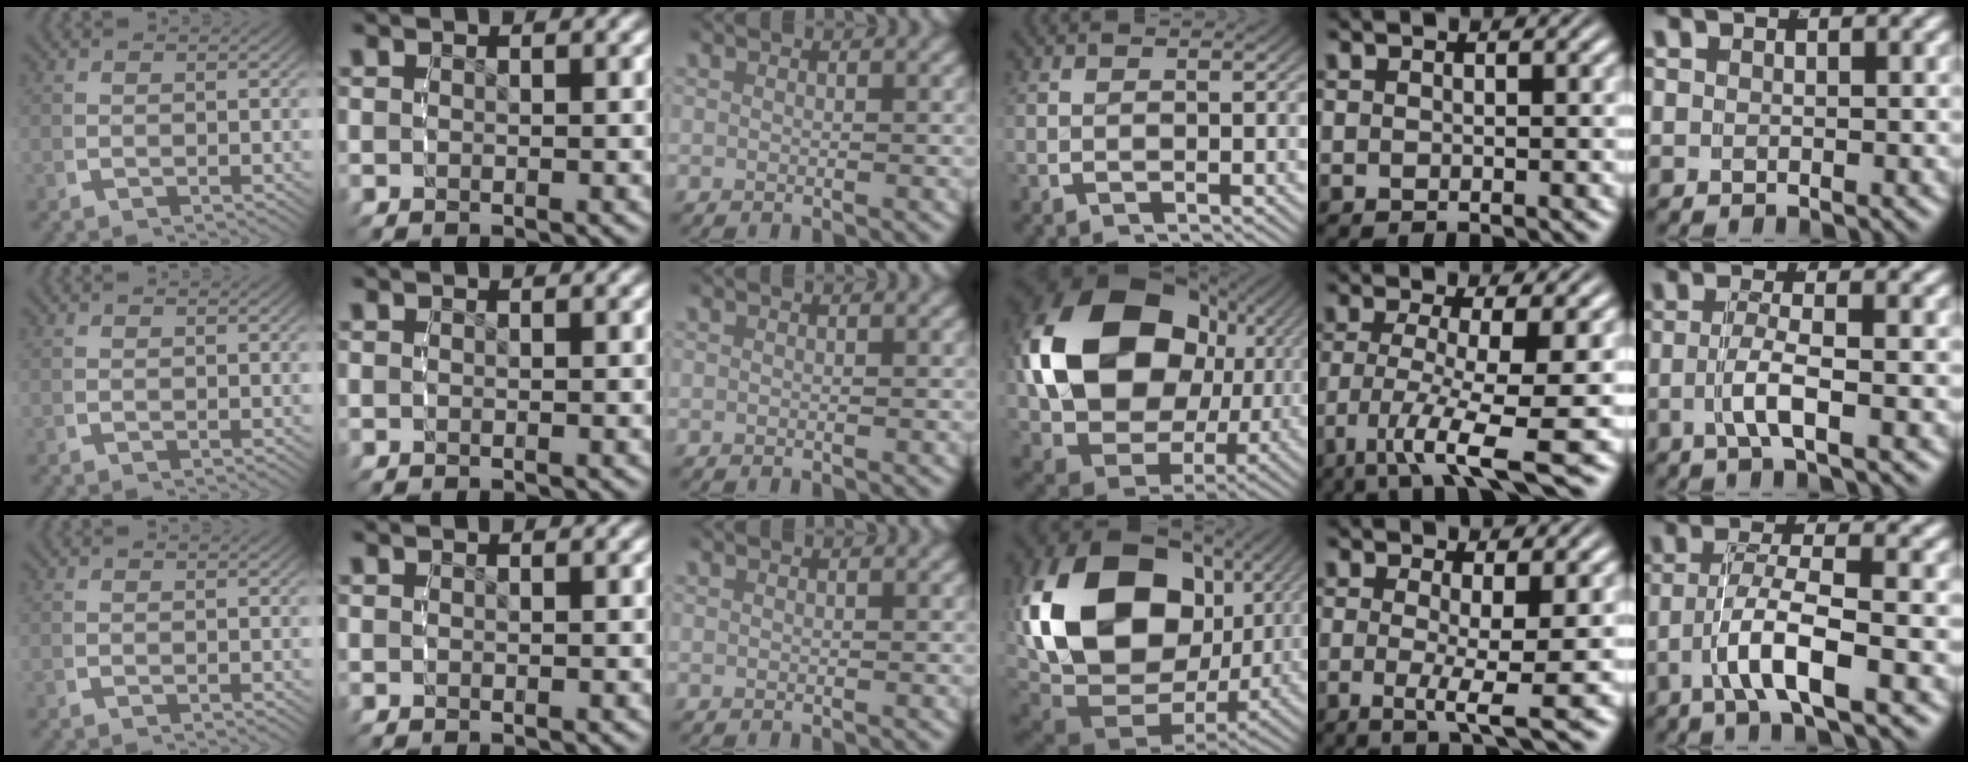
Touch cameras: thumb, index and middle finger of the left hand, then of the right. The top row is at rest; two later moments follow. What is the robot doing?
{"motion": "grasp_and_lifting", "object": "bowl"}